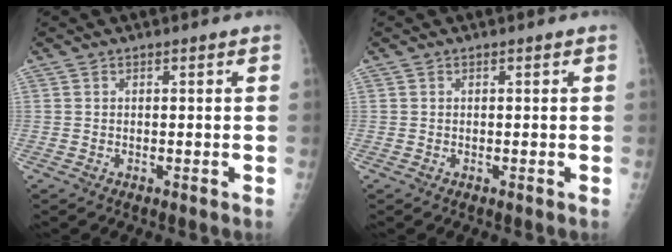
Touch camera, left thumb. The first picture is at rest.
{"total": 0.0}